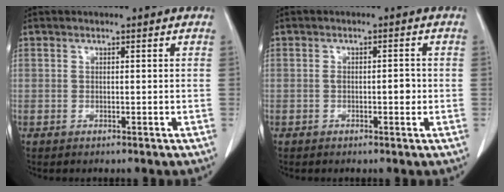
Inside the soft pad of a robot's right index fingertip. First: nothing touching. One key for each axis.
{"total": 2.0, "fx": -0.4, "fy": 0.8, "fz": 1.7, "tx": -0.025, "ty": 0.003, "tz": -0.003}